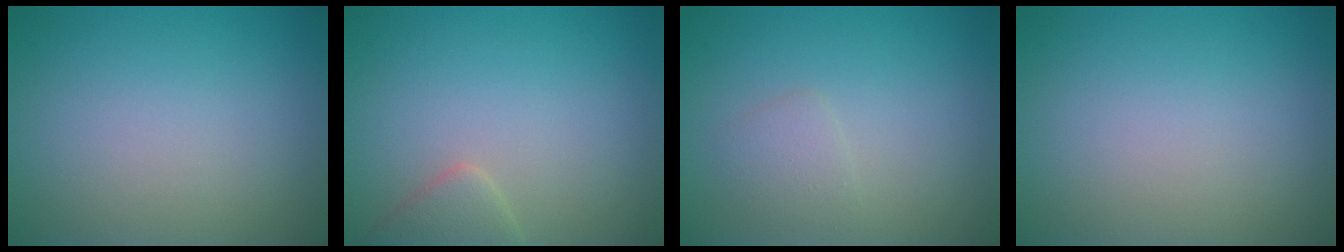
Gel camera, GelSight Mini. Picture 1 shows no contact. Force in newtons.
{"total": 1.9, "press": 1.9, "slide": 0.2}
{"total": 1.4, "press": 1.4, "slide": 0.1}
{"total": 0.0}